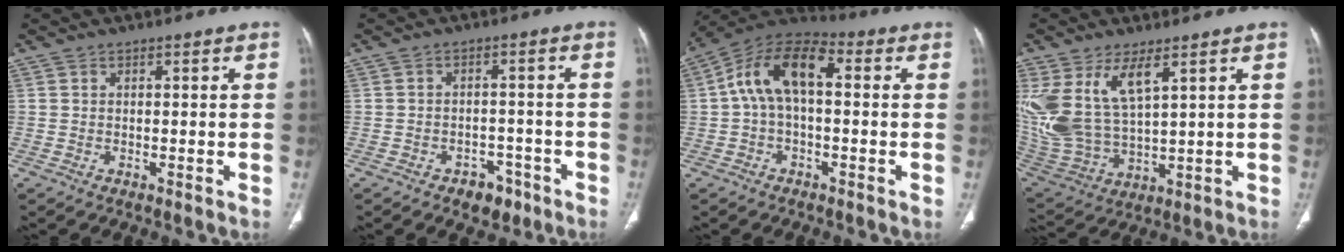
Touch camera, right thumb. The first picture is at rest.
{"total": 5.0, "force": [-3.1, 3.3, 2.1], "torque": [-0.008, 0.023, -0.037]}
{"total": 12.1, "force": [1.1, 6.5, 10.1], "torque": [-0.175, 0.041, 0.008]}
{"total": 16.2, "force": [6.9, 7.7, 12.5], "torque": [-0.267, -0.029, 0.155]}